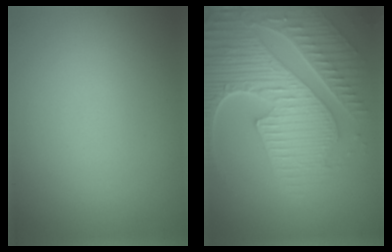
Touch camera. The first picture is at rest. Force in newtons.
{"total": 8.5, "press": 6.1, "slide": 5.9}